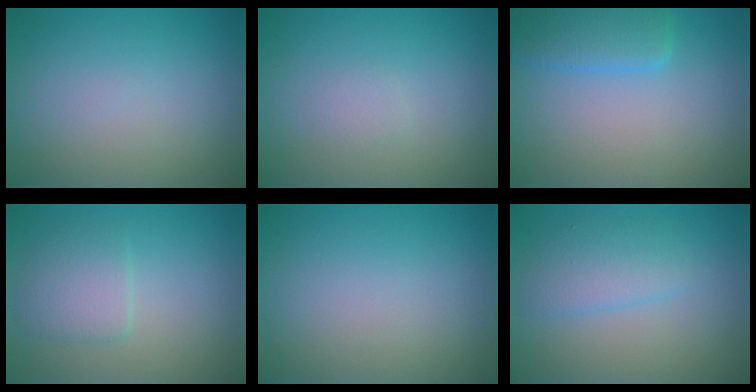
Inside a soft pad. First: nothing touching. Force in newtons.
{"total": 0.7, "press": 0.7, "slide": 0.0}
{"total": 3.3, "press": 3.3, "slide": 0.2}
{"total": 2.5, "press": 2.5, "slide": 0.4}
{"total": 0.0}
{"total": 2.8, "press": 2.8, "slide": 0.1}